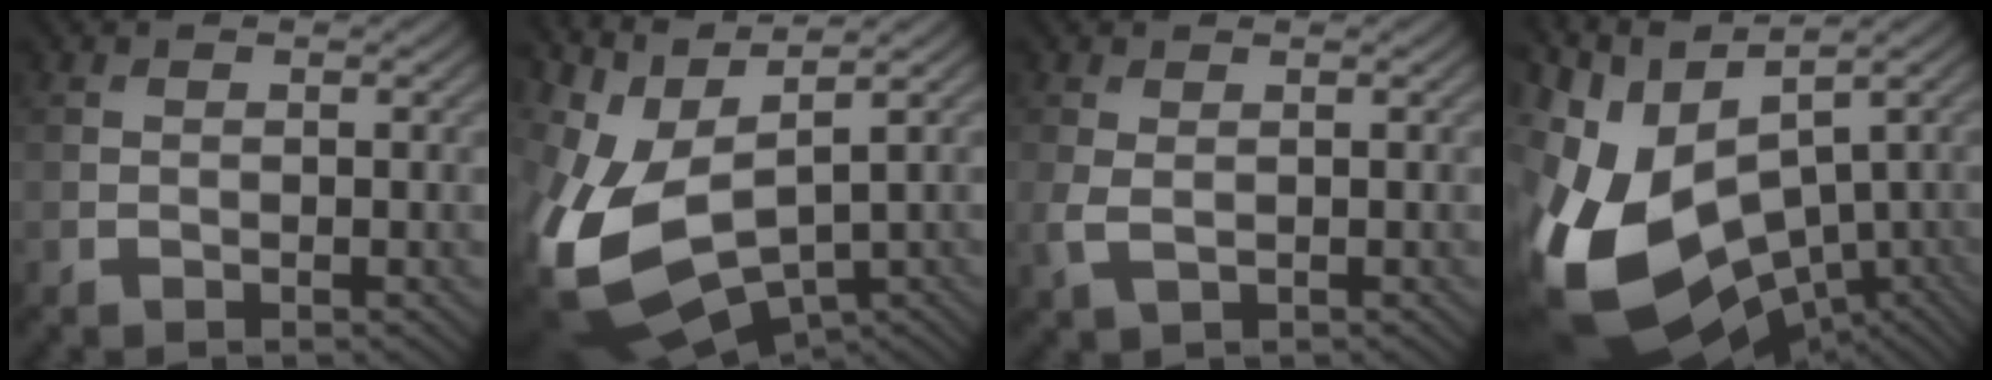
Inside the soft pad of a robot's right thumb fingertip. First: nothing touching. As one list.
[{"total": 14.0, "force": [-1.4, 6.7, 12.2], "torque": [-0.315, -0.032, 0.014]}, {"total": 2.4, "force": [0.1, 1.5, 1.8], "torque": [-0.058, -0.004, 0.003]}, {"total": 17.3, "force": [-4.1, 9.5, 13.9], "torque": [-0.308, -0.028, -0.037]}]